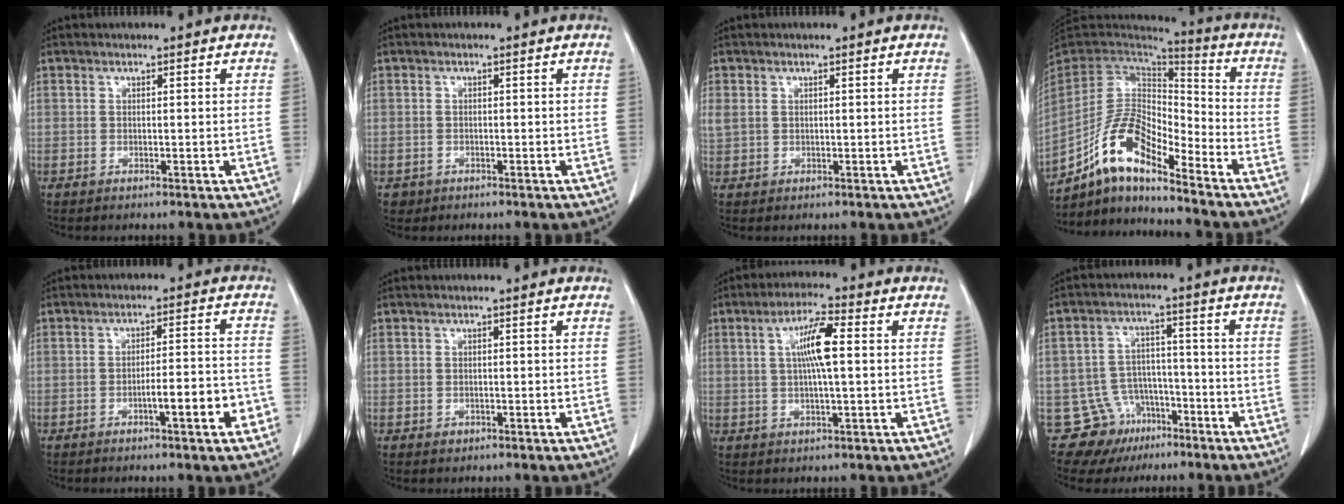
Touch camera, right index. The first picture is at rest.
{"total": 1.6, "force": [-0.7, 1.5, -0.1], "torque": [-0.004, 0.005, -0.010]}
{"total": 1.8, "force": [0.6, 1.5, 1.0], "torque": [-0.041, 0.017, 0.020]}
{"total": 11.9, "force": [-8.6, 3.6, 7.4], "torque": [-0.152, 0.033, -0.159]}
{"total": 6.7, "force": [-3.0, 0.6, 5.9], "torque": [-0.082, 0.011, -0.041]}
{"total": 0.9, "force": [-0.3, 0.8, 0.2], "torque": [0.000, 0.003, -0.002]}
{"total": 7.1, "force": [1.2, 0.8, 6.9], "torque": [-0.128, 0.008, 0.019]}
{"total": 10.2, "force": [-5.9, 8.2, 1.0], "torque": [-0.023, 0.043, -0.082]}